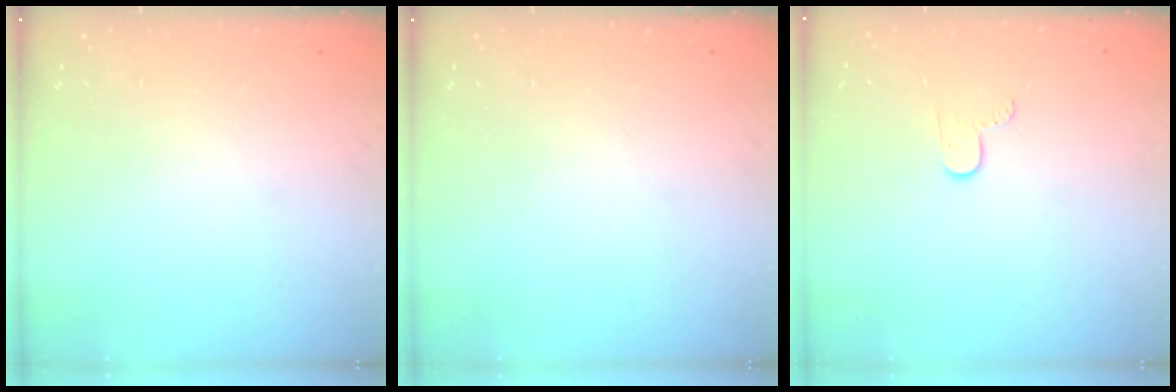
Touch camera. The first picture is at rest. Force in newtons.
{"total": 0.0}
{"total": 6.0, "press": 6.0, "slide": 0.5}